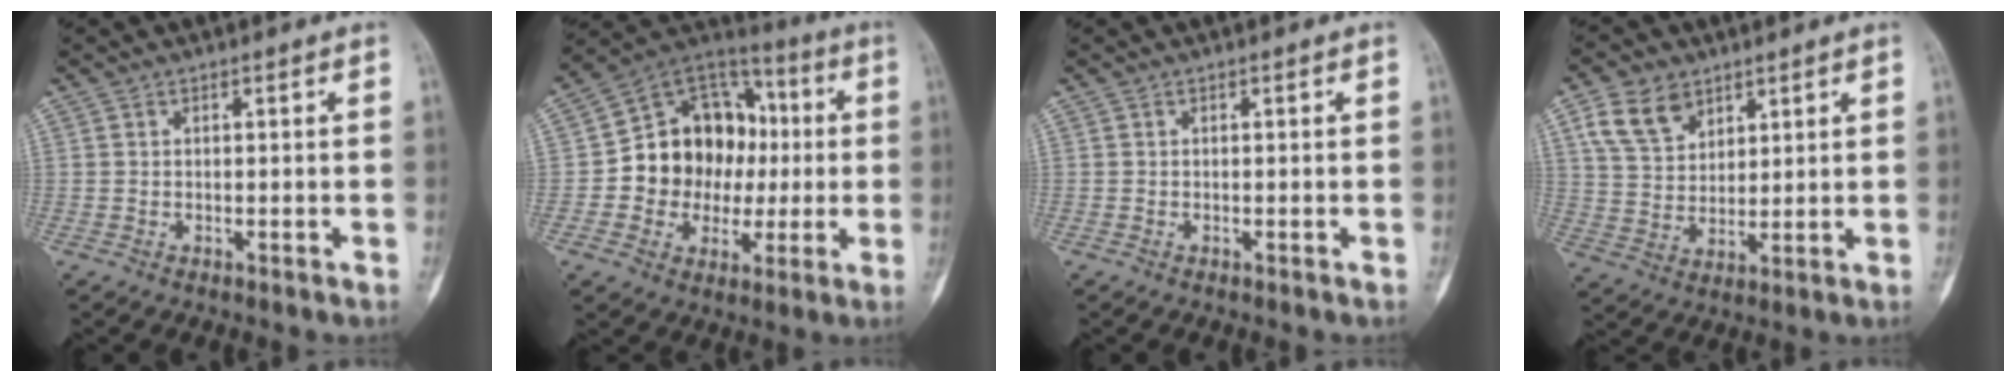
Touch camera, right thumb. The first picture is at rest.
{"total": 18.2, "force": [-0.2, 15.0, 10.4], "torque": [-0.104, 0.037, 0.000]}
{"total": 0.0}
{"total": 9.3, "force": [5.1, 6.3, 4.6], "torque": [-0.071, -0.018, 0.104]}